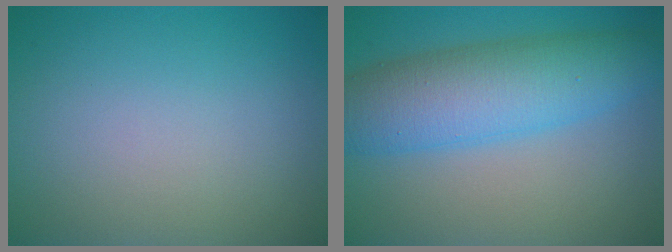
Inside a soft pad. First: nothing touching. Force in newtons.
{"total": 8.1, "press": 8.1, "slide": 0.1}